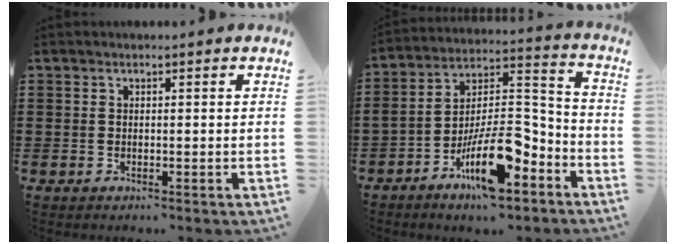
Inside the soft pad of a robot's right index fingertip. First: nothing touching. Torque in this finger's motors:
{"motor_torque": [2.14, 0.00, 1.05, 0.21]}